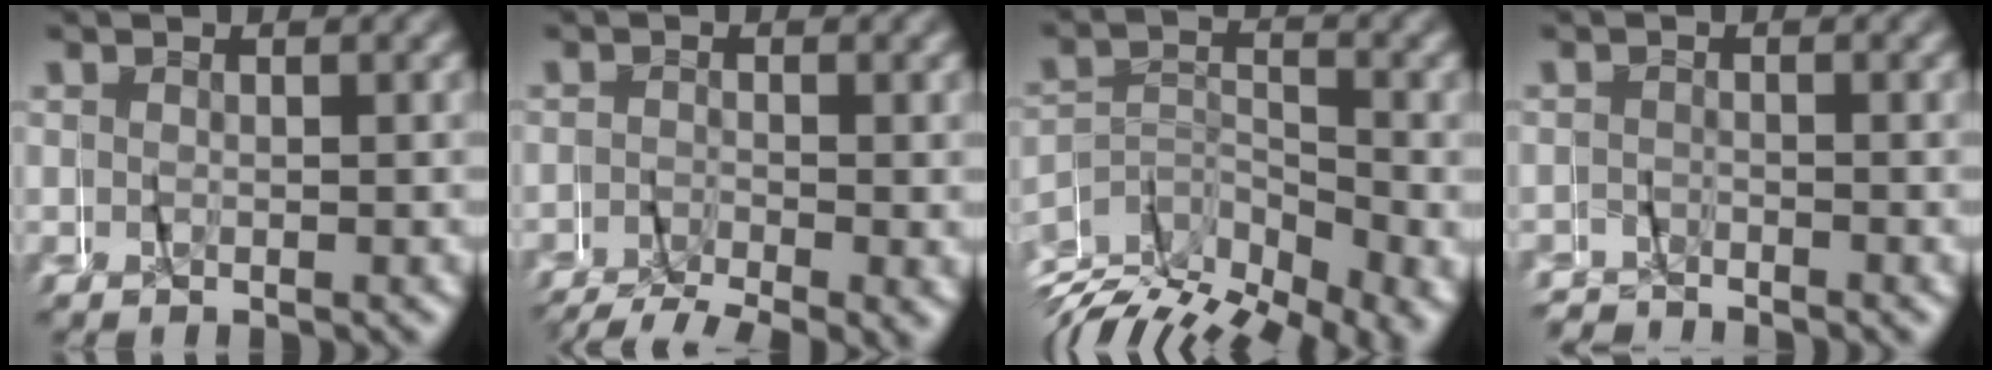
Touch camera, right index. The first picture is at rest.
{"total": 5.0, "force": [-4.1, 1.7, 2.3], "torque": [-0.029, -0.015, -0.061]}
{"total": 6.8, "force": [-4.7, 2.9, 4.0], "torque": [-0.057, -0.007, -0.085]}
{"total": 1.2, "force": [-1.1, 0.6, -0.2], "torque": [0.004, 0.005, -0.029]}